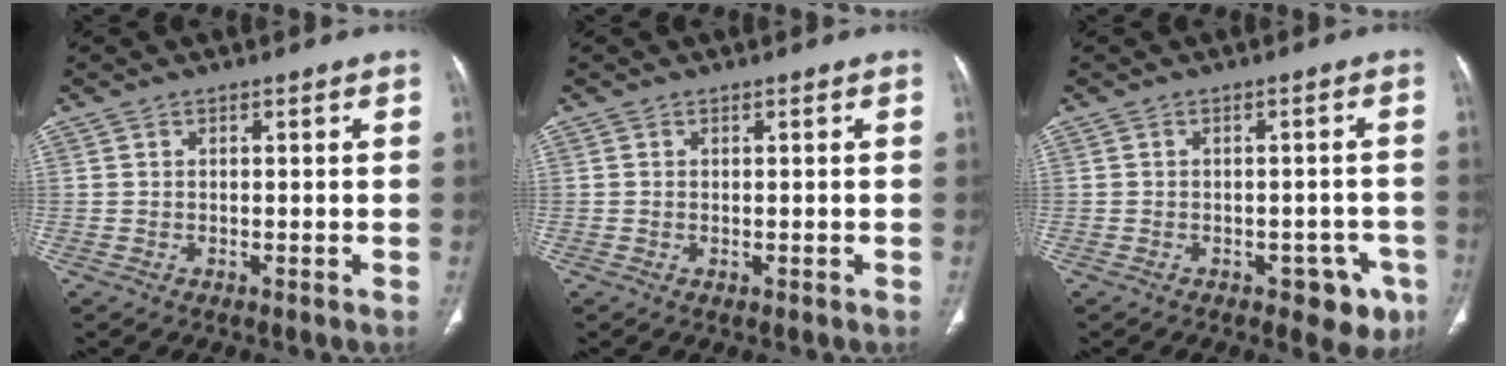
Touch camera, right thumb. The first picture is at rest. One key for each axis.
{"total": 0.0}
{"total": 6.3, "fx": -3.3, "fy": 3.7, "fz": 3.9, "tx": -0.017, "ty": 0.015, "tz": -0.038}